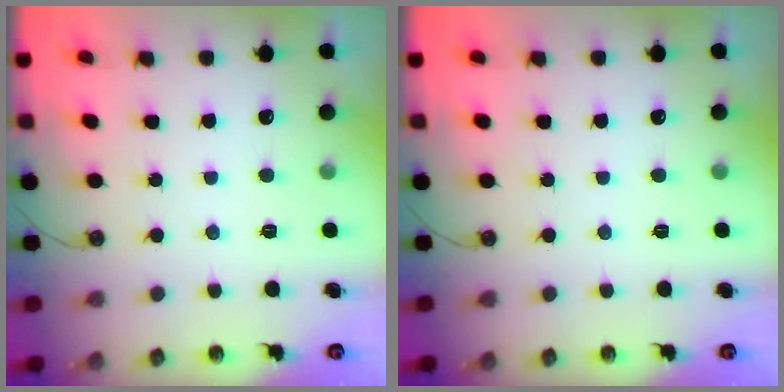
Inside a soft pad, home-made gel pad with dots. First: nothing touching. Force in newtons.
{"total": 0.0}